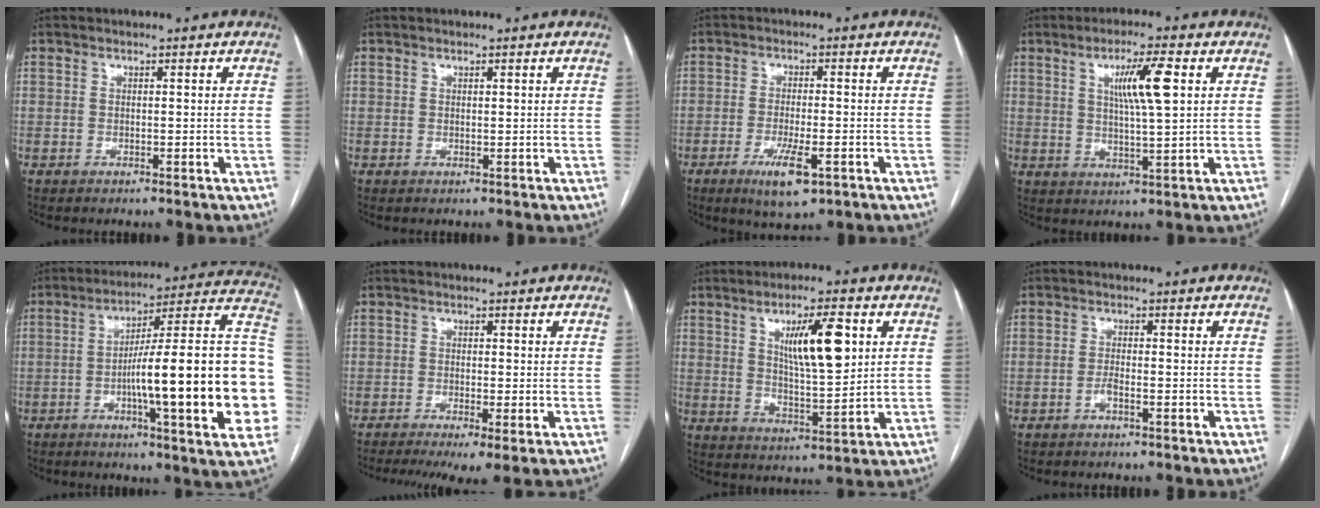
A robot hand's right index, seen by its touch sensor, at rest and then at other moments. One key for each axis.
{"total": 0.0}
{"total": 6.6, "fx": -3.2, "fy": 1.5, "fz": 5.6, "tx": -0.103, "ty": -0.011, "tz": -0.048}
{"total": 7.7, "fx": 2.5, "fy": 0.5, "fz": 7.3, "tx": -0.129, "ty": 0.004, "tz": 0.043}
{"total": 26.5, "fx": -4.0, "fy": 2.4, "fz": 26.1, "tx": -0.273, "ty": 0.021, "tz": -0.062}
{"total": 6.6, "fx": -3.8, "fy": 1.2, "fz": 5.2, "tx": -0.083, "ty": -0.014, "tz": -0.066}
{"total": 10.6, "fx": 3.7, "fy": 2.2, "fz": 9.7, "tx": -0.162, "ty": 0.000, "tz": 0.067}
{"total": 1.4, "fx": -0.8, "fy": 0.1, "fz": 1.1, "tx": -0.020, "ty": 0.002, "tz": -0.016}